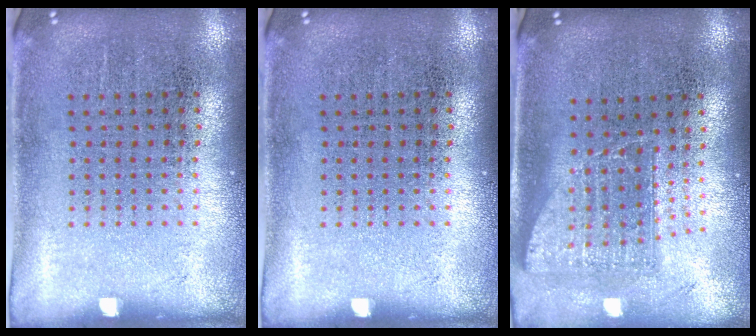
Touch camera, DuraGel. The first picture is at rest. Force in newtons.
{"total": 0.0}
{"total": 1.6, "press": 1.2, "slide": 1.0}